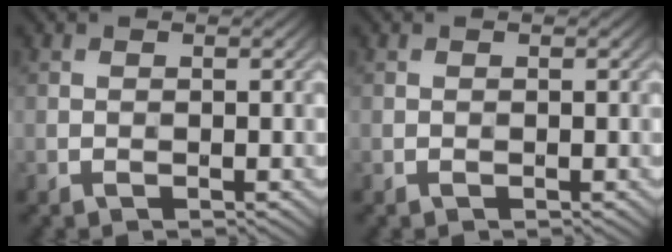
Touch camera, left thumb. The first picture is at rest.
{"total": 0.0}